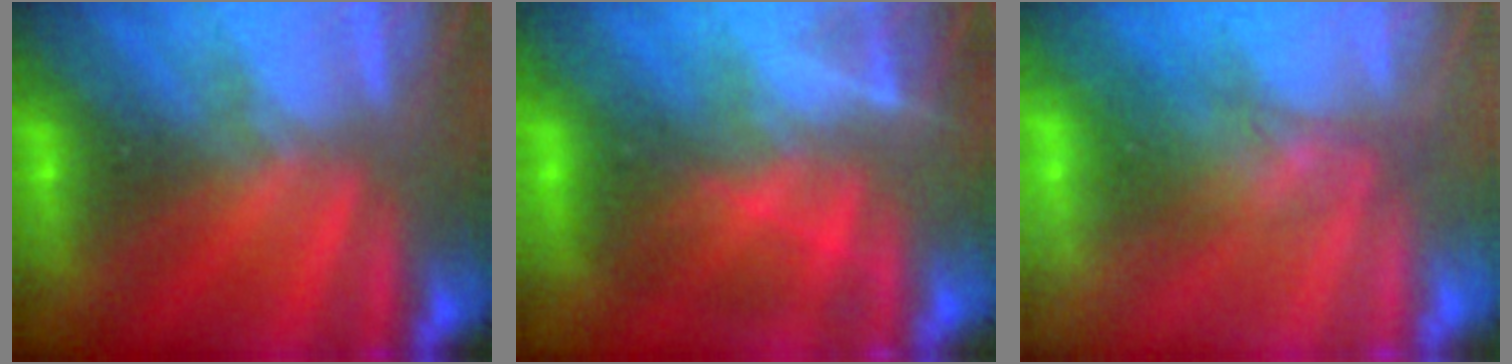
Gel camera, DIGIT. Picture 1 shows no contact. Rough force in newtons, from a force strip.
{"total": 4.7}
{"total": 2.5}